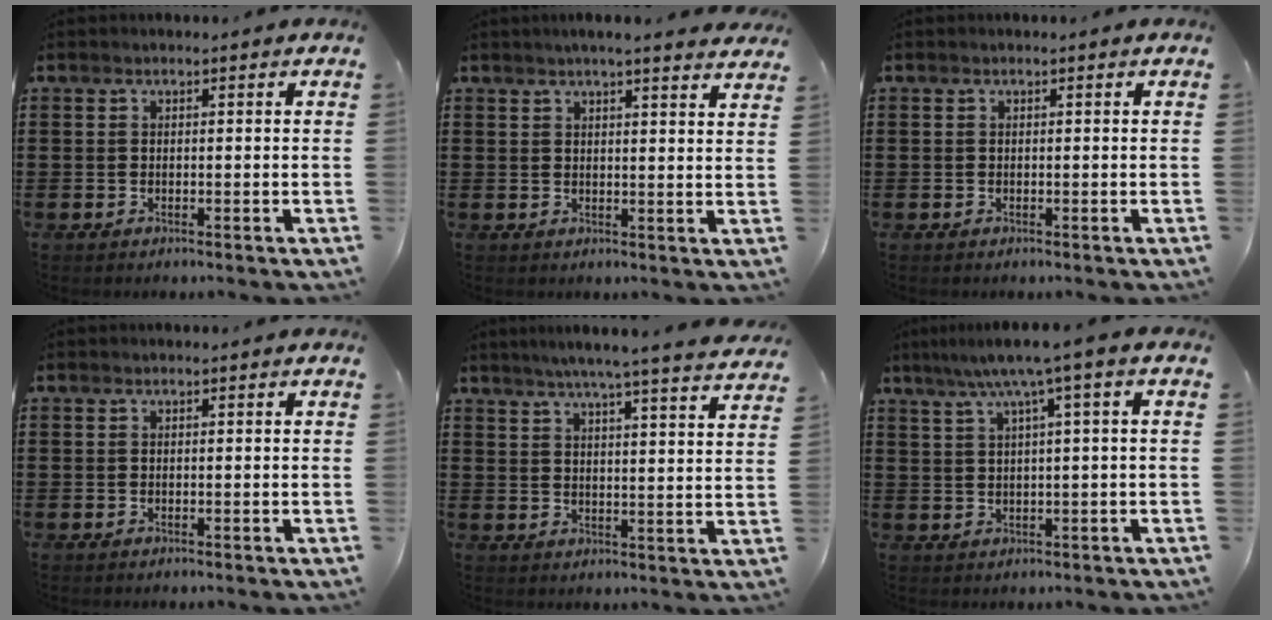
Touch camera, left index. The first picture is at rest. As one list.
[{"total": 3.1, "force": [2.9, -0.5, 1.0], "torque": [-0.028, -0.007, 0.053]}, {"total": 0.0}, {"total": 0.0}, {"total": 5.6, "force": [4.9, -1.0, 2.5], "torque": [-0.067, -0.030, 0.080]}, {"total": 5.2, "force": [2.1, -0.5, 4.7], "torque": [-0.097, -0.002, 0.029]}]